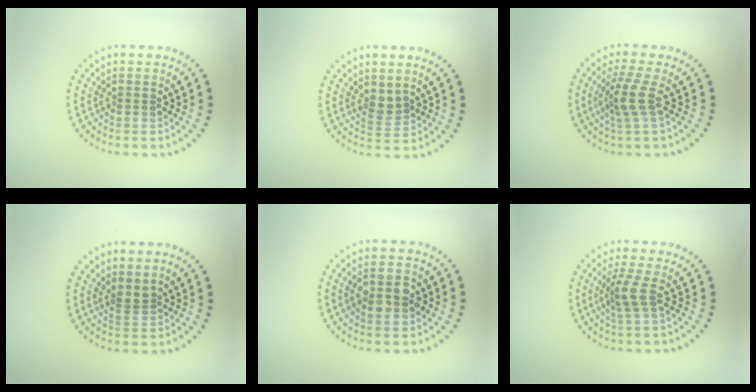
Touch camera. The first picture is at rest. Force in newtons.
{"total": 1.8, "press": 1.5, "slide": 1.0}
{"total": 2.8, "press": 2.2, "slide": 1.8}
{"total": 1.3, "press": 0.9, "slide": 0.9}
{"total": 3.5, "press": 3.5, "slide": 0.1}
{"total": 2.4, "press": 1.8, "slide": 1.6}